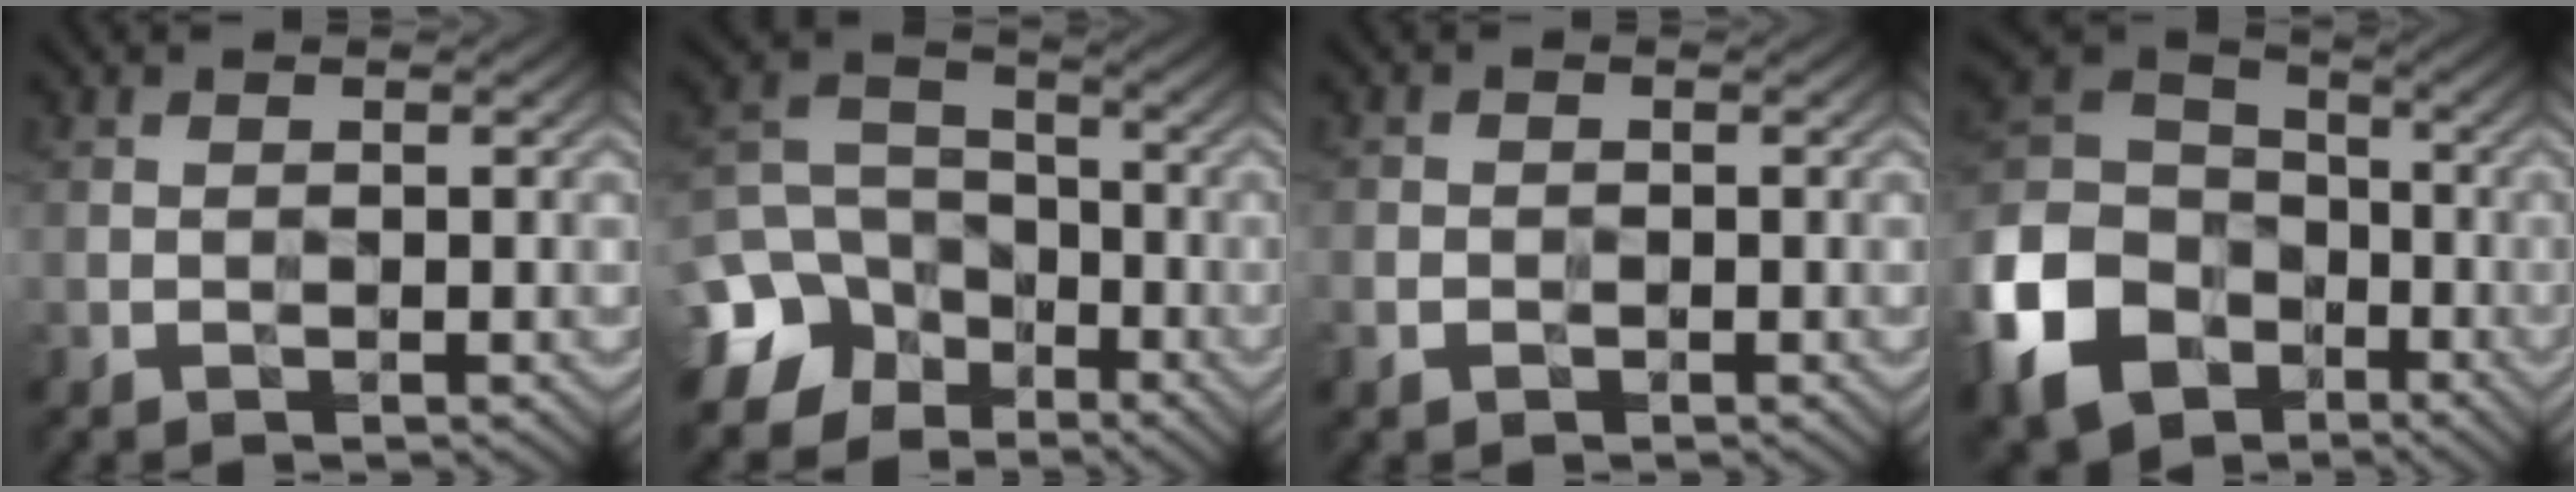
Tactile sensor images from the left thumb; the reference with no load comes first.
{"total": 13.1, "force": [-7.1, 9.9, 4.7], "torque": [-0.153, -0.039, -0.134]}
{"total": 1.3, "force": [-0.8, 1.0, 0.1], "torque": [-0.002, -0.002, -0.019]}
{"total": 16.1, "force": [-6.8, 12.2, 7.9], "torque": [-0.269, -0.040, -0.135]}